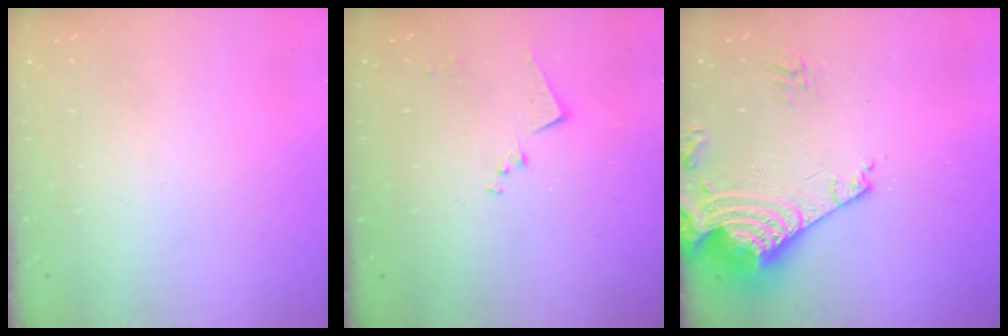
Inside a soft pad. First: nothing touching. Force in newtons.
{"total": 7.9, "press": 7.9, "slide": 0.5}
{"total": 17.4, "press": 17.3, "slide": 2.0}